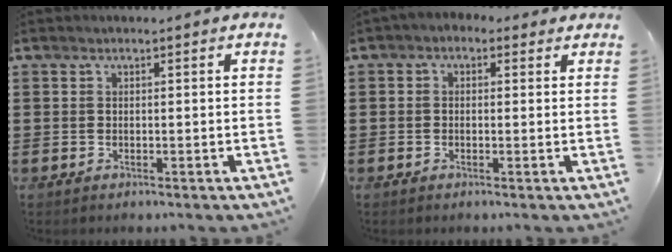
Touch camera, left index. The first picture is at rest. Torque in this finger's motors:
{"motor_torque": [1.13, -1.01, 0.31, 0.00]}